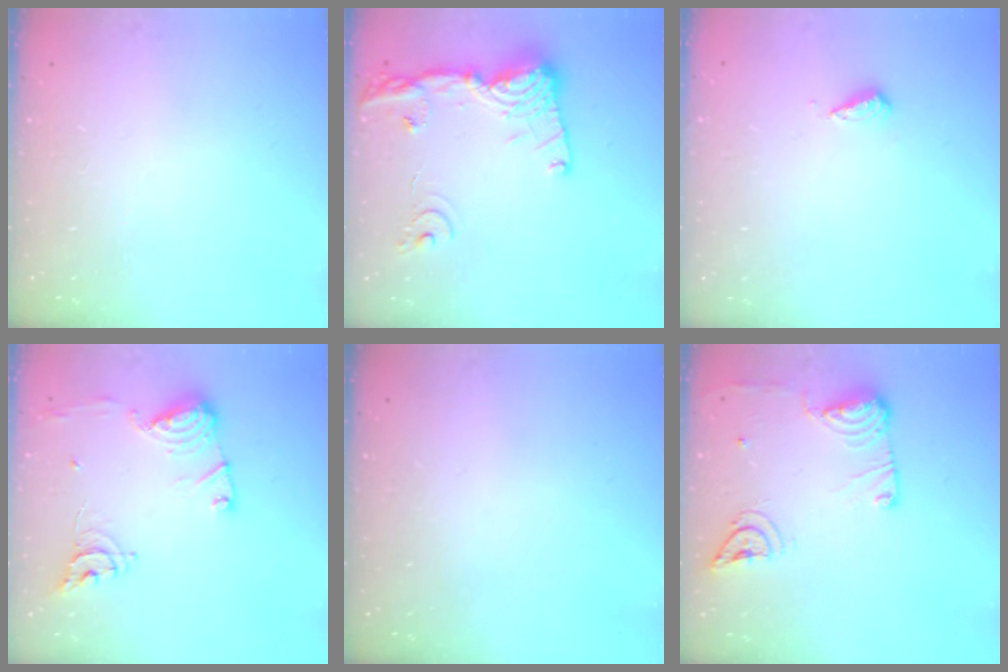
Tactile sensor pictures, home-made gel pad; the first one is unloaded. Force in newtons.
{"total": 16.7, "press": 16.6, "slide": 1.9}
{"total": 2.8, "press": 2.8, "slide": 0.7}
{"total": 15.3, "press": 15.2, "slide": 1.4}
{"total": 0.0}
{"total": 12.8, "press": 12.7, "slide": 1.6}